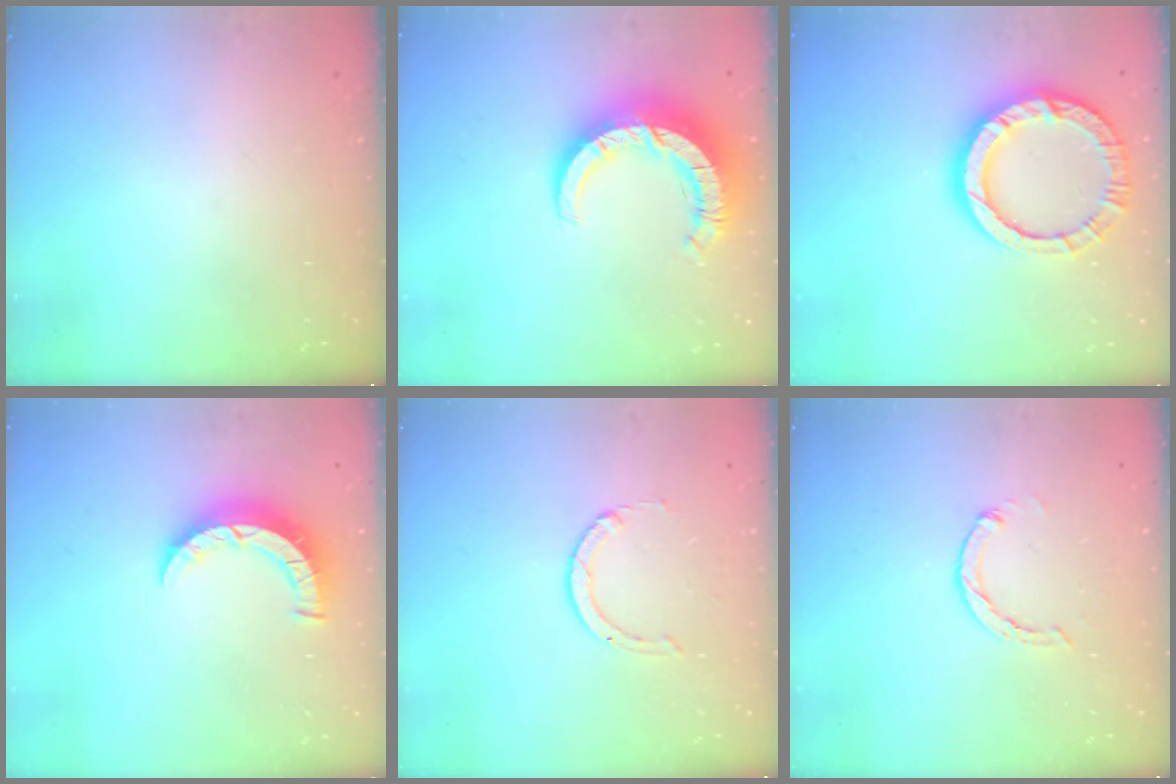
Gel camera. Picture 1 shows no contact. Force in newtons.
{"total": 11.6, "press": 11.5, "slide": 1.3}
{"total": 15.0, "press": 14.9, "slide": 1.9}
{"total": 6.8, "press": 6.8, "slide": 0.6}
{"total": 1.5, "press": 1.5, "slide": 0.2}
{"total": 2.7, "press": 2.7, "slide": 0.5}